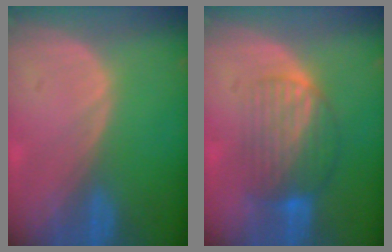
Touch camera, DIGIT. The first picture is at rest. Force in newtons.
{"total": 7.4, "press": 6.8, "slide": 2.9}